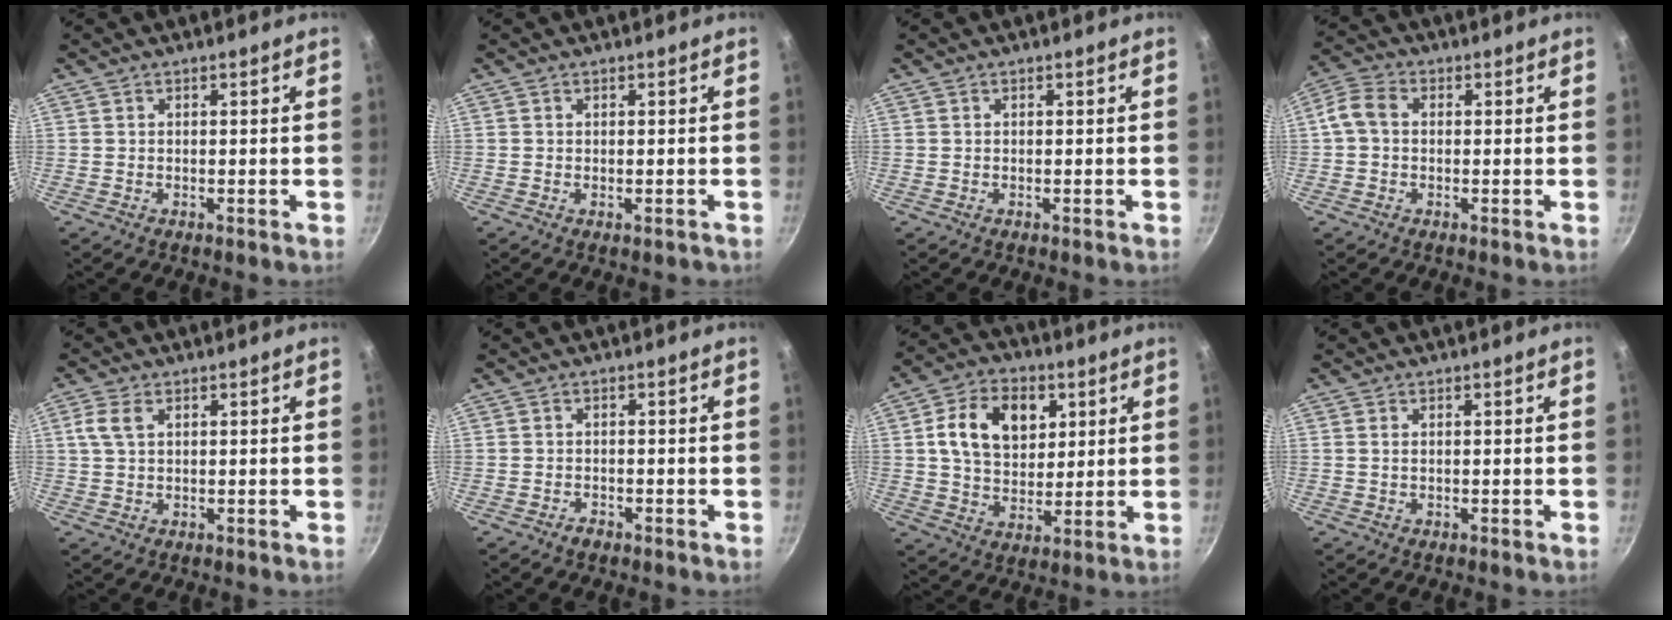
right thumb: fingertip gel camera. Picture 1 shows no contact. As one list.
[{"total": 0.7, "force": [-0.3, 0.2, 0.6], "torque": [-0.009, 0.005, 0.001]}, {"total": 0.0}, {"total": 5.5, "force": [0.3, 4.1, 3.7], "torque": [-0.077, 0.019, 0.000]}, {"total": 3.8, "force": [1.4, 2.2, 2.8], "torque": [-0.070, 0.009, 0.030]}, {"total": 1.2, "force": [-0.9, 0.5, 0.5], "torque": [-0.007, 0.005, -0.017]}, {"total": 14.0, "force": [4.1, 9.7, 9.2], "torque": [-0.125, -0.003, 0.072]}, {"total": 0.6, "force": [0.1, 0.4, 0.5], "torque": [-0.011, 0.000, 0.001]}]